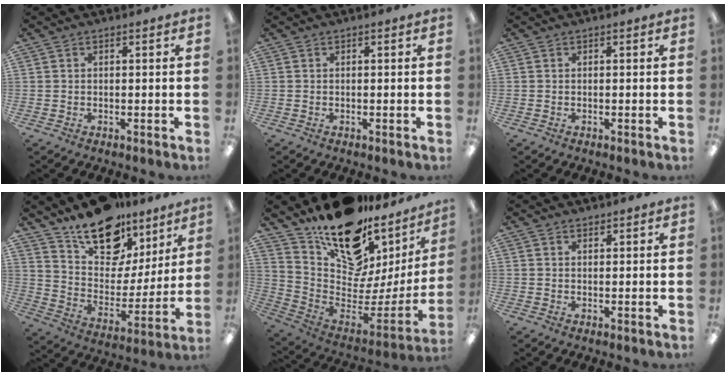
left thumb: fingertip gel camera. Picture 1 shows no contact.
{"total": 0.0}
{"total": 0.0}
{"total": 18.7, "force": [13.5, 10.0, 8.2], "torque": [-0.127, -0.091, 0.242]}
{"total": 20.4, "force": [15.3, 9.9, 9.1], "torque": [-0.143, -0.122, 0.282]}
{"total": 1.0, "force": [0.9, 0.3, 0.1], "torque": [-0.002, -0.001, 0.018]}